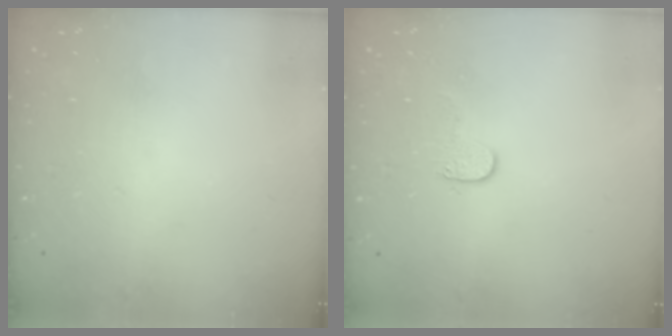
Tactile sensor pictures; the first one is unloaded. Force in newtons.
{"total": 3.9, "press": 3.9, "slide": 0.4}